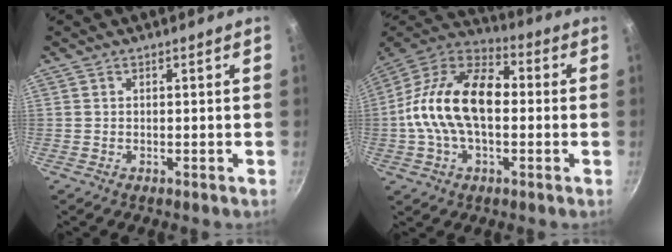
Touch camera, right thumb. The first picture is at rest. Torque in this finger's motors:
{"motor_torque": [1.43, 3.58, 1.68, -1.01, 0.25]}